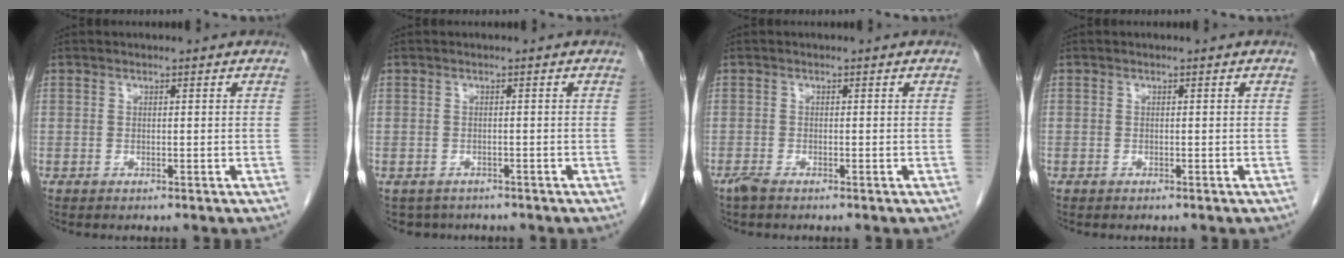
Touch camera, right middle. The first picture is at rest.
{"total": 3.5, "force": [-2.8, 2.0, 0.2], "torque": [-0.001, 0.002, -0.040]}
{"total": 1.4, "force": [-1.1, 0.2, 0.8], "torque": [-0.025, -0.004, -0.022]}
{"total": 0.0}